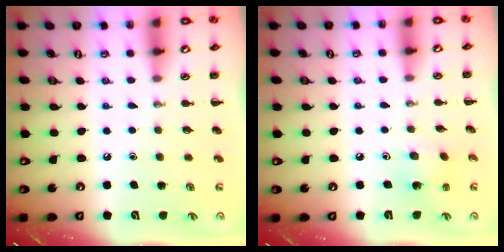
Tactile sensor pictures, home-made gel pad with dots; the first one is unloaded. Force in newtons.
{"total": 1.4, "press": 1.3, "slide": 0.6}